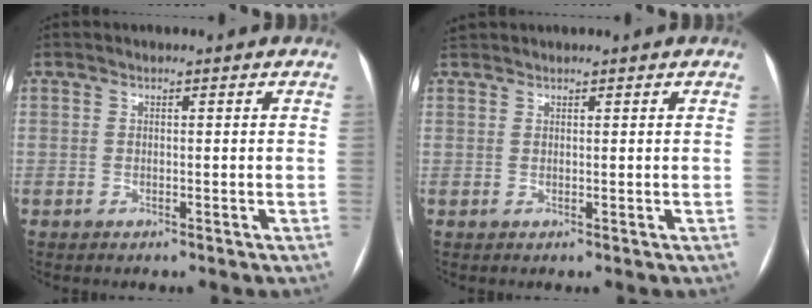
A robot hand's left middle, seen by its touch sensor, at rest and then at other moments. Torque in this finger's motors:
{"motor_torque": [-0.02, 0.02, -0.37, -0.17]}